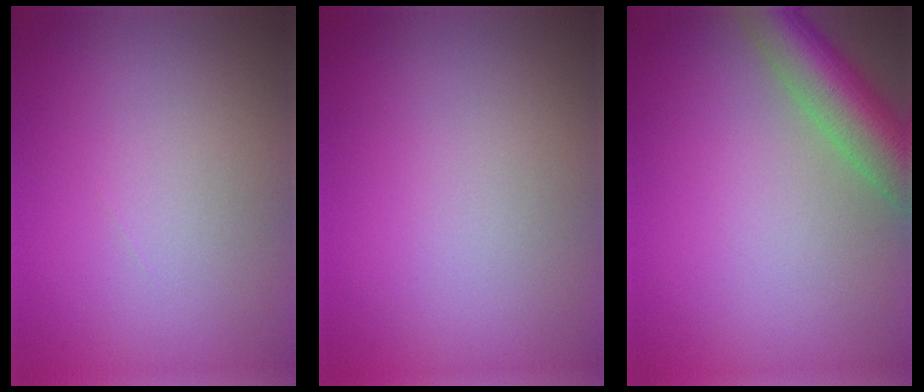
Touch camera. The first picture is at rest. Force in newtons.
{"total": 0.0}
{"total": 6.9, "press": 6.9, "slide": 0.3}